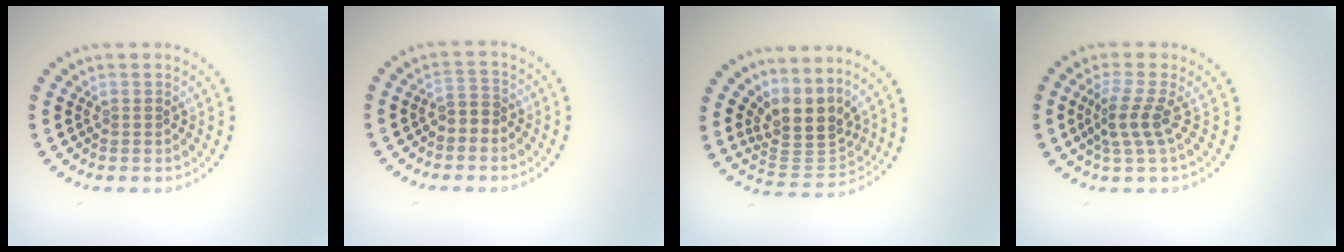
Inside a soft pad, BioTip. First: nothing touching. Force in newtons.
{"total": 1.7, "press": 1.4, "slide": 0.9}
{"total": 4.2, "press": 3.1, "slide": 2.9}
{"total": 2.6, "press": 1.9, "slide": 1.7}